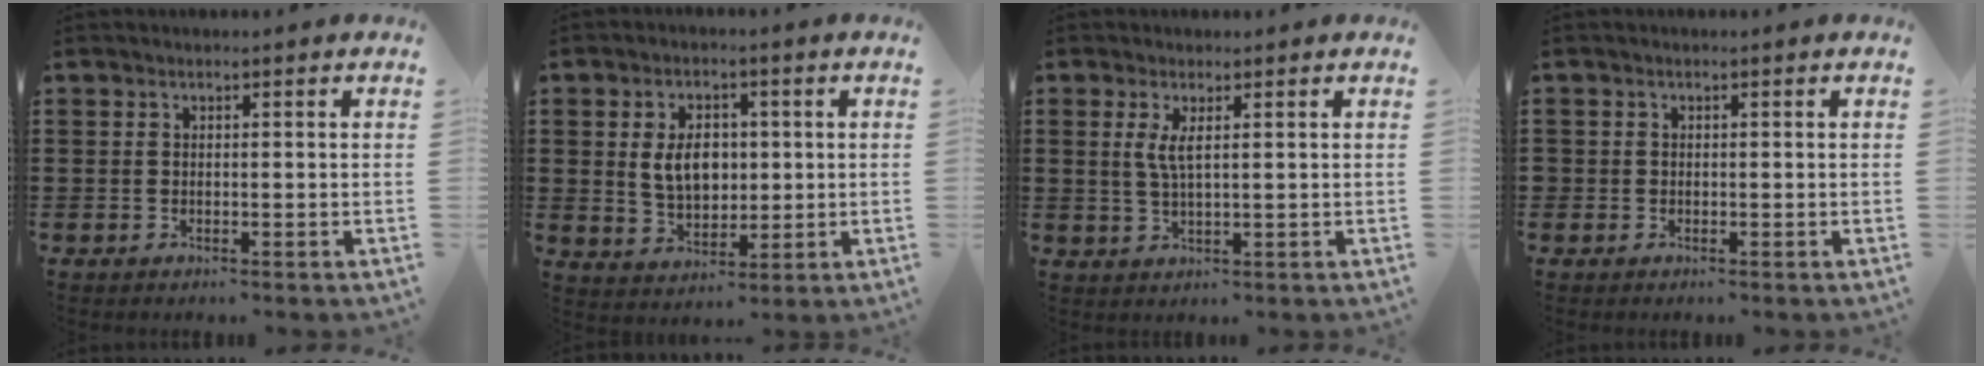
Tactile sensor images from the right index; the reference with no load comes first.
{"total": 6.3, "force": [0.8, 4.3, 4.6], "torque": [-0.090, 0.006, 0.007]}
{"total": 3.1, "force": [1.0, 0.6, 2.9], "torque": [-0.060, 0.003, 0.016]}
{"total": 0.6, "force": [-0.2, 0.5, 0.1], "torque": [-0.002, 0.003, -0.005]}